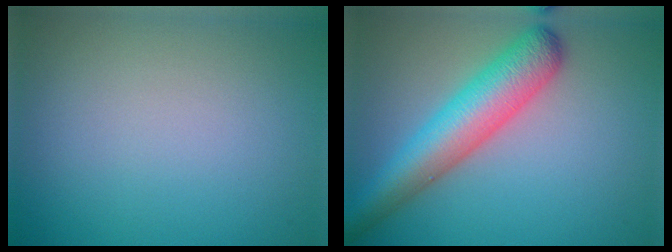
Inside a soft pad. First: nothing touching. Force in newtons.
{"total": 6.9, "press": 6.9, "slide": 0.3}